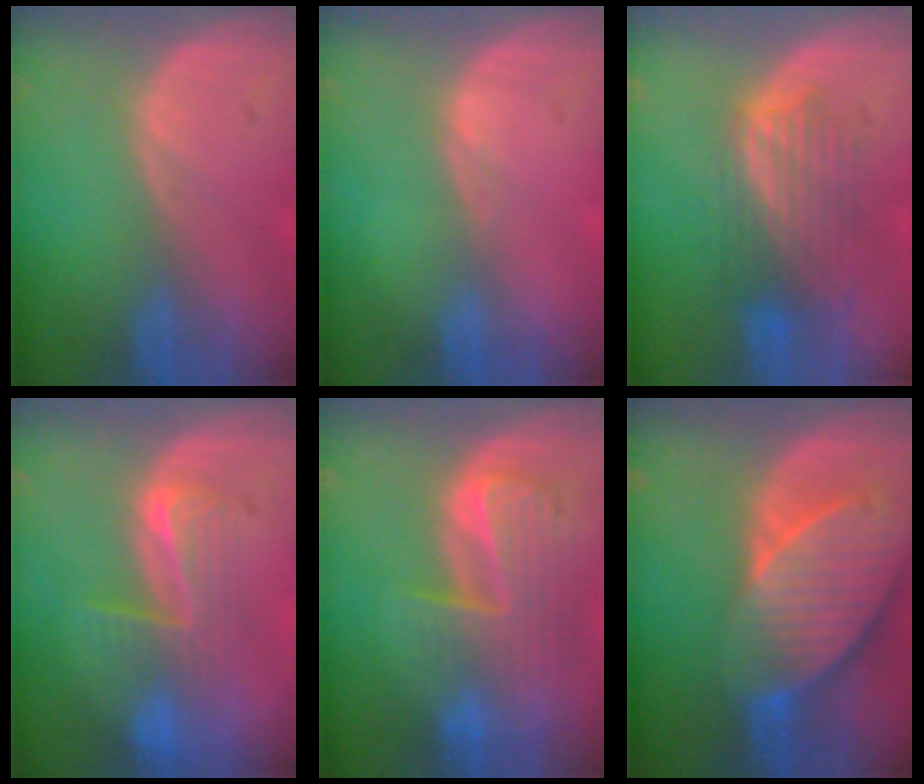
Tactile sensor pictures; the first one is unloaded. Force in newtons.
{"total": 0.6, "press": 0.5, "slide": 0.4}
{"total": 6.4, "press": 6.3, "slide": 0.6}
{"total": 7.4, "press": 7.1, "slide": 2.2}
{"total": 9.8, "press": 8.5, "slide": 4.9}
{"total": 10.7, "press": 9.4, "slide": 5.1}